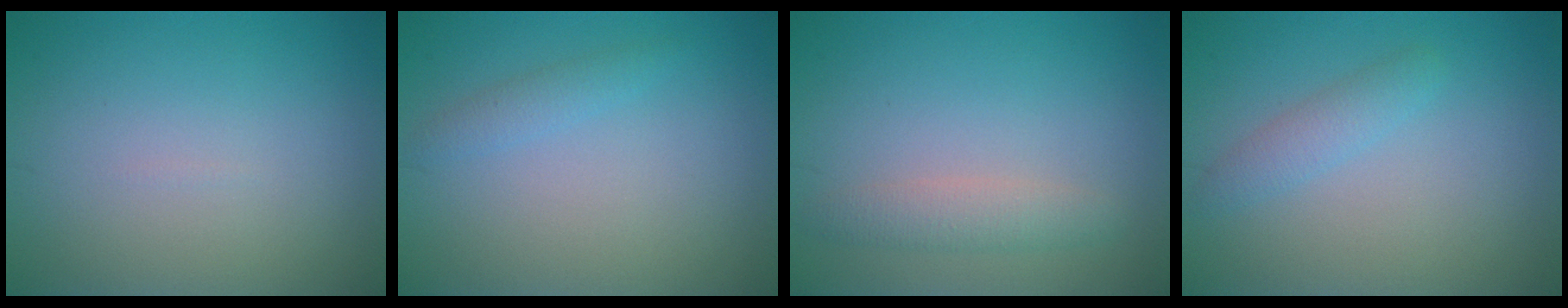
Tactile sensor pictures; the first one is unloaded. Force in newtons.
{"total": 1.3, "press": 1.3, "slide": 0.1}
{"total": 2.1, "press": 2.1, "slide": 0.0}
{"total": 1.8, "press": 1.8, "slide": 0.1}